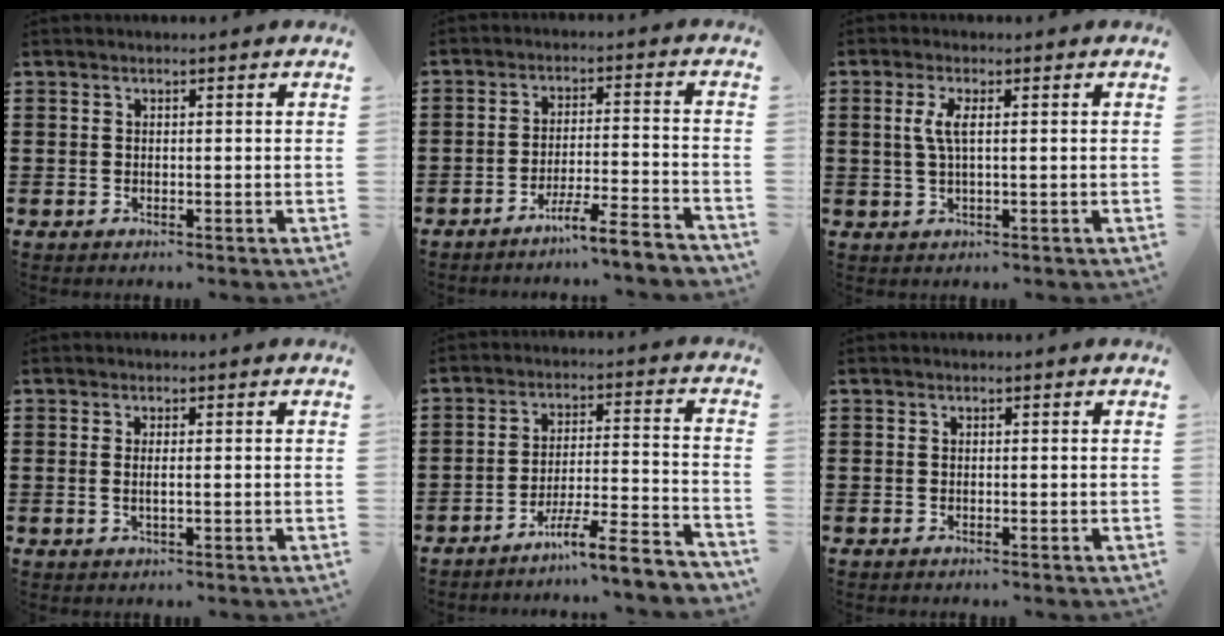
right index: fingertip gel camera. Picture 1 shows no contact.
{"total": 6.1, "force": [-5.3, -0.3, 3.0], "torque": [-0.056, -0.012, -0.102]}
{"total": 3.2, "force": [0.5, 0.7, 3.1], "torque": [-0.070, -0.001, 0.005]}
{"total": 1.3, "force": [0.1, 0.1, 1.3], "torque": [-0.024, 0.000, 0.001]}
{"total": 8.2, "force": [-6.8, 0.5, 4.6], "torque": [-0.077, 0.002, -0.128]}
{"total": 0.0}